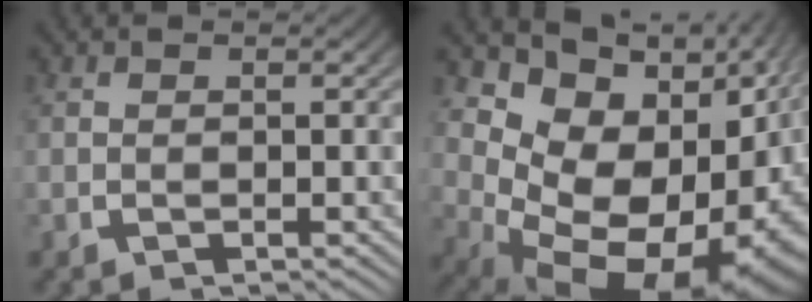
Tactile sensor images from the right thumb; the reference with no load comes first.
{"total": 18.1, "force": [0.0, 11.9, 13.6], "torque": [-0.217, -0.030, 0.017]}